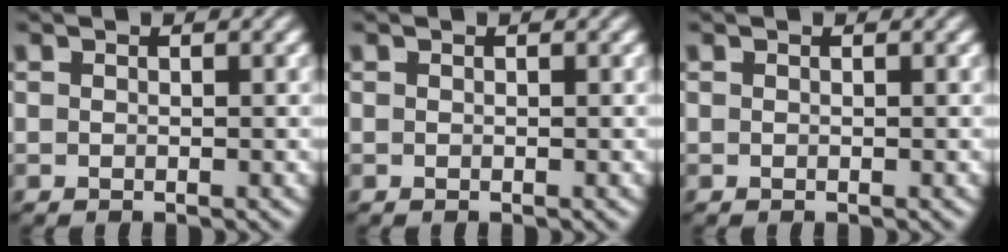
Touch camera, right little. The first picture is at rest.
{"total": 0.0}
{"total": 0.0}